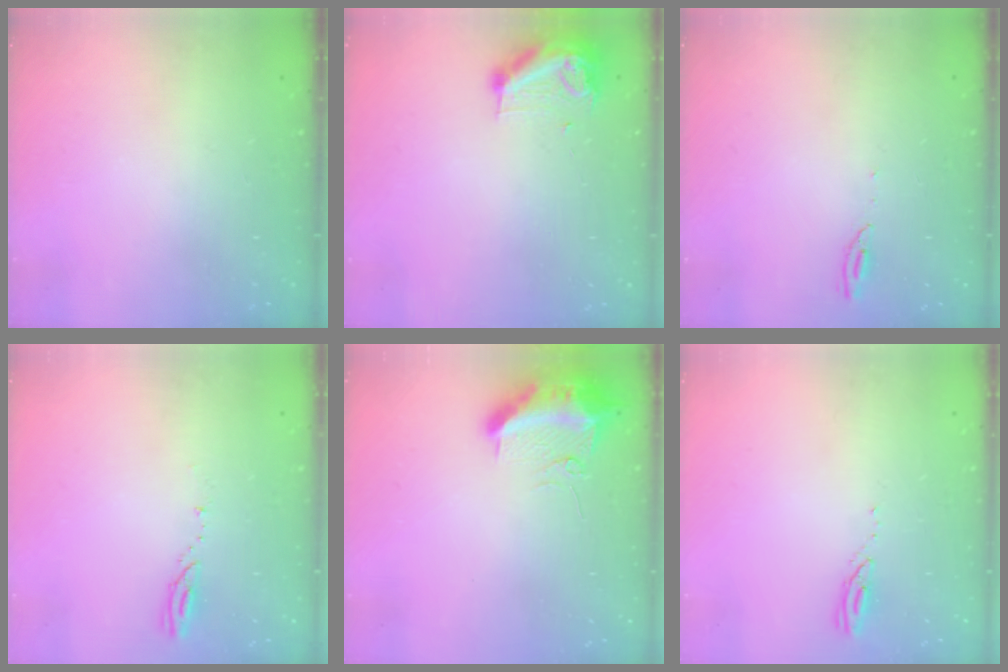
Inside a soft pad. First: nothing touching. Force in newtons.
{"total": 9.8, "press": 9.8, "slide": 0.5}
{"total": 4.4, "press": 4.4, "slide": 0.1}
{"total": 3.4, "press": 3.4, "slide": 0.3}
{"total": 12.3, "press": 10.8, "slide": 5.9}
{"total": 3.0, "press": 3.0, "slide": 0.1}